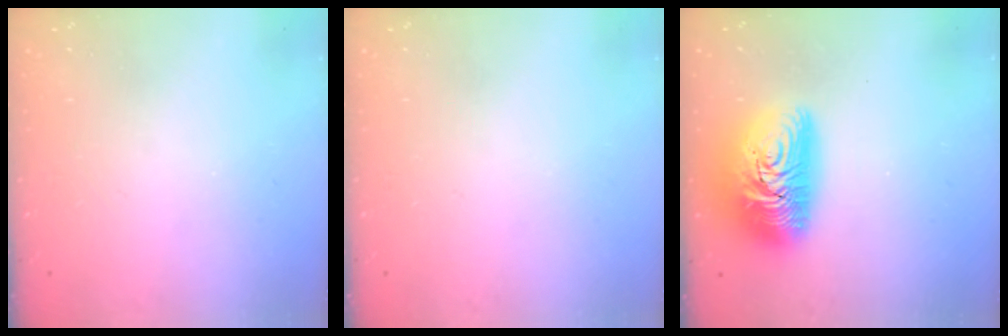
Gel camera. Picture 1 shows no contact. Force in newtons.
{"total": 0.0}
{"total": 15.7, "press": 15.7, "slide": 1.1}